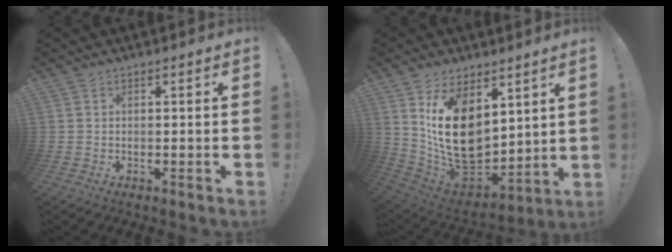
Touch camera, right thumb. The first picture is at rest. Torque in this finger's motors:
{"motor_torque": [0.05, 1.74, 1.36, 1.06, 0.50]}